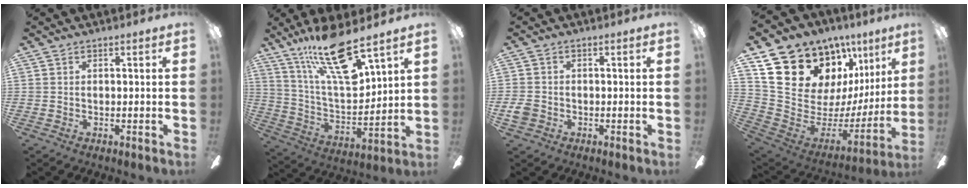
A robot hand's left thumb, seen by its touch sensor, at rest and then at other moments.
{"total": 19.3, "force": [13.1, 5.1, 13.2], "torque": [-0.260, -0.076, 0.217]}
{"total": 2.9, "force": [-1.0, 2.3, 1.5], "torque": [-0.030, 0.007, -0.020]}
{"total": 21.2, "force": [13.5, 13.4, 9.2], "torque": [-0.154, -0.089, 0.278]}